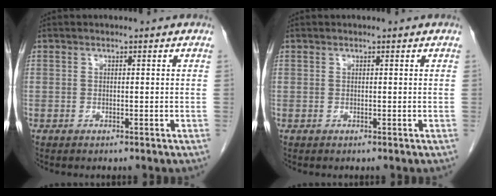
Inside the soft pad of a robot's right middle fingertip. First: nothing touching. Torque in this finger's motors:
{"motor_torque": [-0.37, -0.01, -0.05, 0.00]}